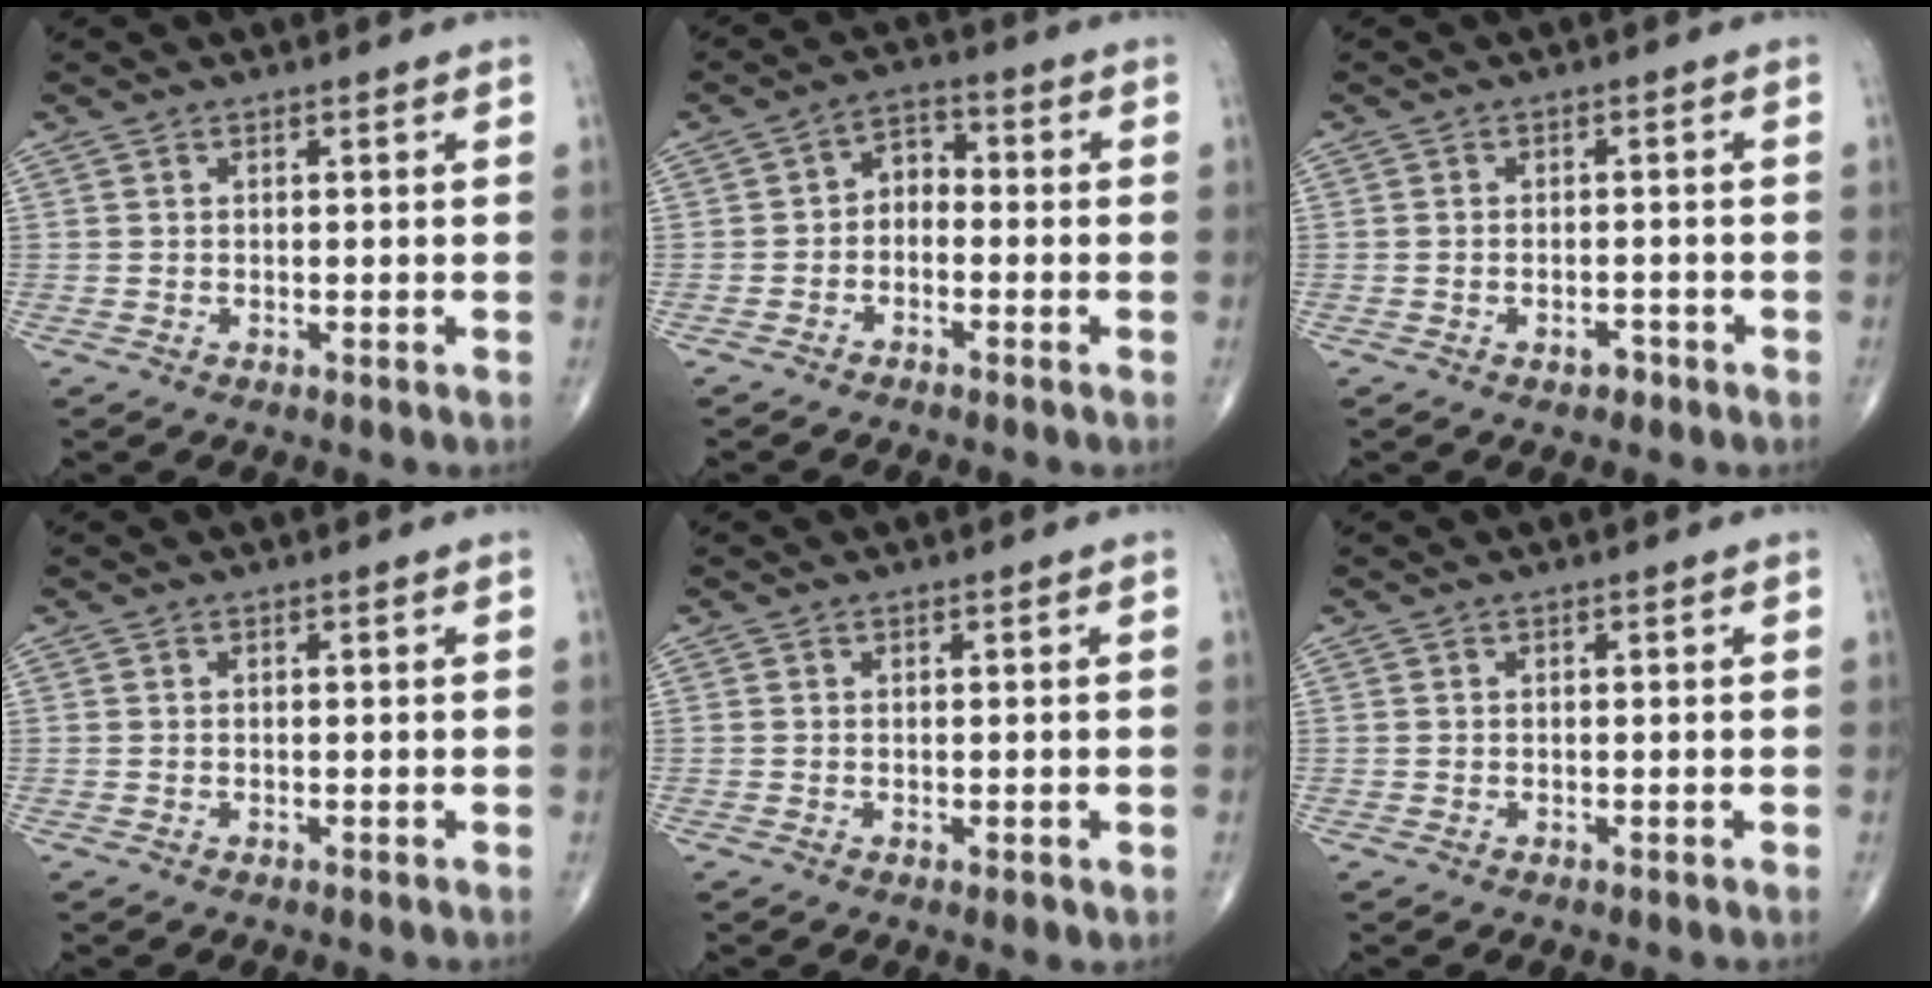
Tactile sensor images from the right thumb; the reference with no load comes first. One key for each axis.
{"total": 4.2, "fx": -1.3, "fy": 3.0, "fz": 2.6, "tx": -0.025, "ty": 0.029, "tz": -0.038}
{"total": 2.0, "fx": -1.3, "fy": 1.1, "fz": 1.0, "tx": -0.014, "ty": 0.010, "tz": -0.019}
{"total": 0.0}
{"total": 1.8, "fx": -0.4, "fy": 0.6, "fz": 1.6, "tx": -0.021, "ty": -0.006, "tz": -0.002}
{"total": 0.0}